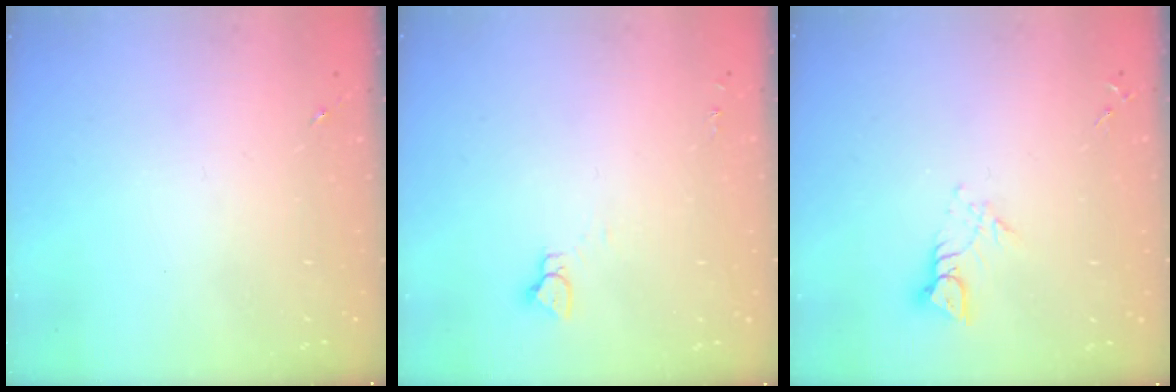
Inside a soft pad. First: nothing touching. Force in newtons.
{"total": 3.0, "press": 3.0, "slide": 0.2}
{"total": 5.6, "press": 5.6, "slide": 0.5}